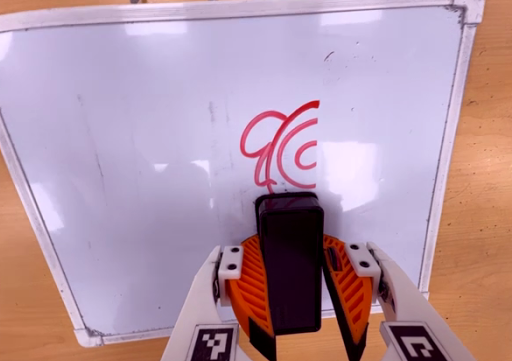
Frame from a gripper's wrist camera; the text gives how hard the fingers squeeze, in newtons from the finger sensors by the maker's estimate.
{"total": 11.5, "left": 11.1, "right": 11.8}